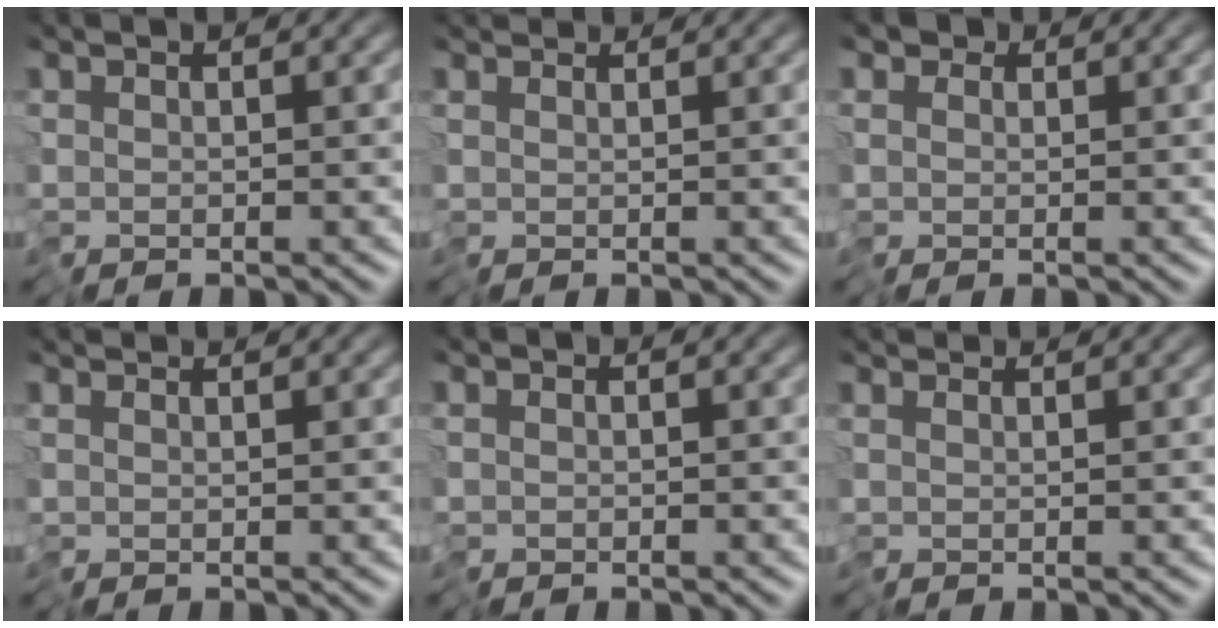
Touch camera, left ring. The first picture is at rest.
{"total": 2.0, "force": [1.8, 0.4, 0.6], "torque": [-0.021, 0.009, 0.024]}
{"total": 1.9, "force": [0.5, 1.7, 0.5], "torque": [-0.017, 0.002, 0.000]}
{"total": 1.2, "force": [1.2, 0.1, 0.3], "torque": [-0.013, 0.007, 0.019]}
{"total": 0.7, "force": [-0.5, 0.5, 0.2], "torque": [-0.006, -0.002, -0.012]}
{"total": 1.6, "force": [1.5, 0.2, 0.4], "torque": [-0.018, 0.008, 0.022]}